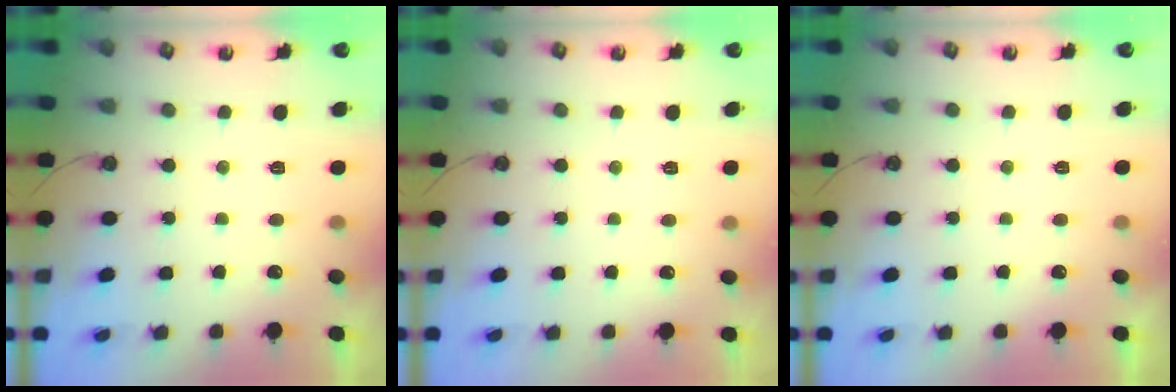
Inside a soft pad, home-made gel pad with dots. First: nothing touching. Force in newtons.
{"total": 3.2, "press": 3.1, "slide": 0.5}
{"total": 2.2, "press": 2.2, "slide": 0.4}